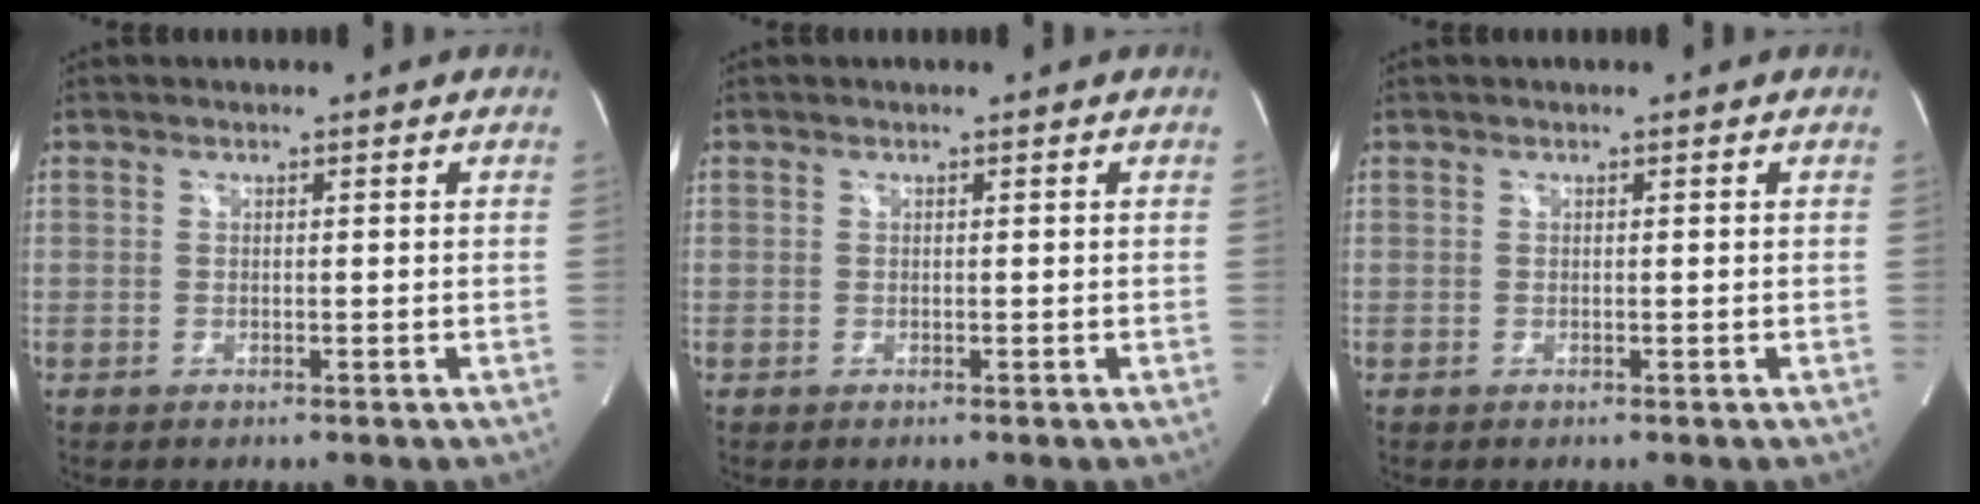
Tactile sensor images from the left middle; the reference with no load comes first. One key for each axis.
{"total": 0.0}
{"total": 0.0}